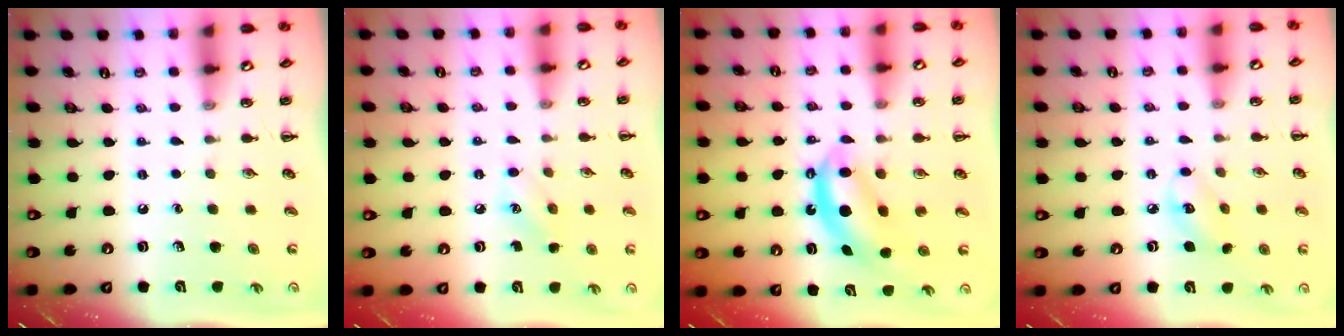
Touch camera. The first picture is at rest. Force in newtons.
{"total": 6.0, "press": 5.8, "slide": 1.7}
{"total": 7.4, "press": 7.3, "slide": 1.2}
{"total": 5.5, "press": 5.5, "slide": 0.4}